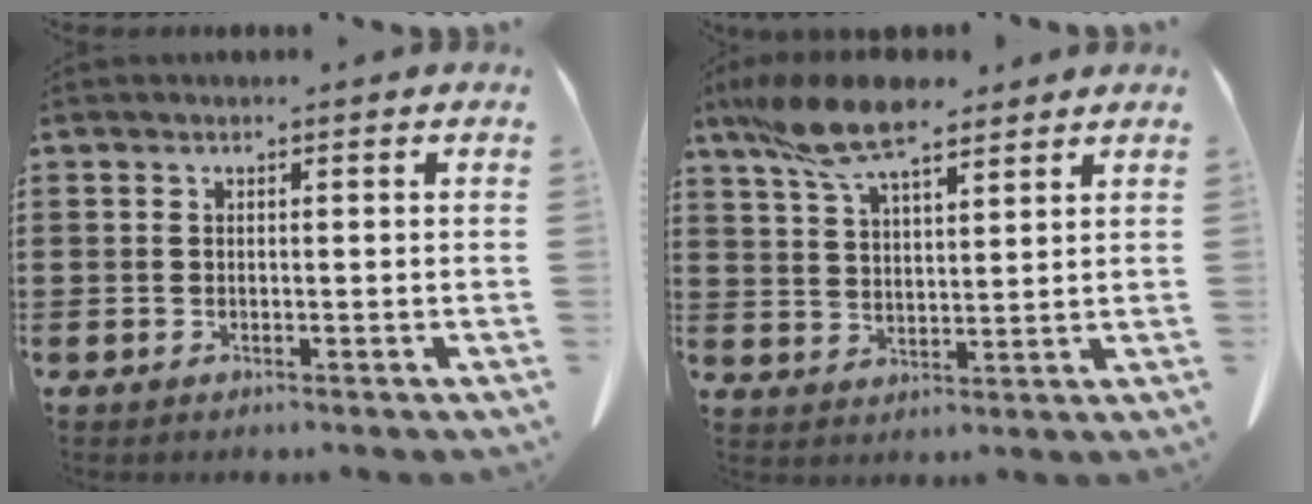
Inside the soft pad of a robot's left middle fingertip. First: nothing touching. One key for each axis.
{"total": 10.5, "fx": 8.0, "fy": 2.8, "fz": 6.1, "tx": -0.139, "ty": -0.014, "tz": 0.151}